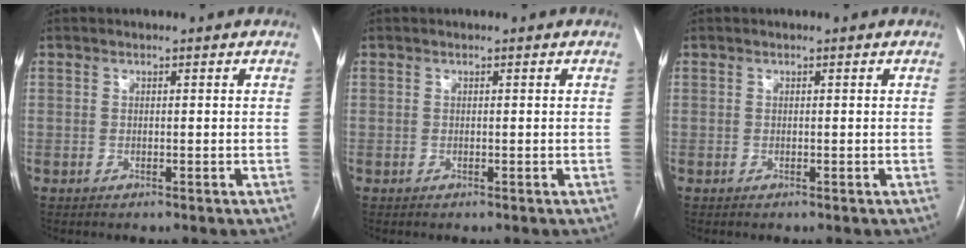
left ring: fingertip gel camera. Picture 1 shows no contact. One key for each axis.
{"total": 0.0}
{"total": 0.0}